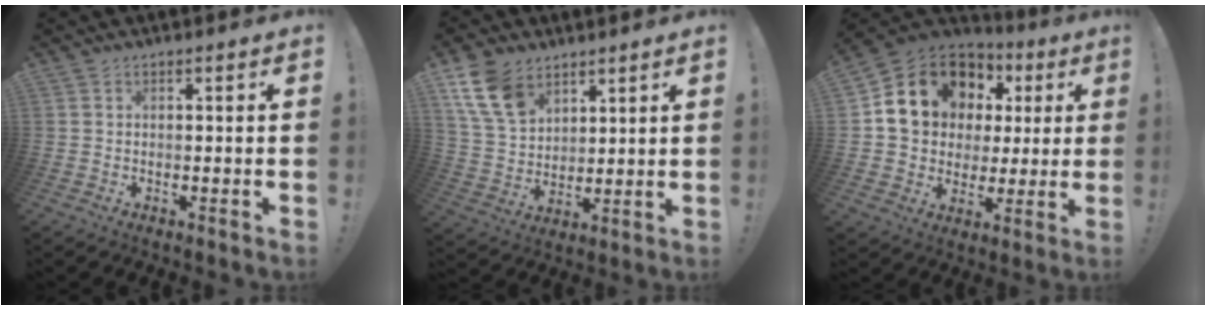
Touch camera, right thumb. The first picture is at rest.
{"total": 13.1, "force": [7.9, 8.3, 6.4], "torque": [-0.120, -0.032, 0.157]}
{"total": 16.4, "force": [6.4, 13.0, 7.8], "torque": [-0.130, -0.026, 0.140]}